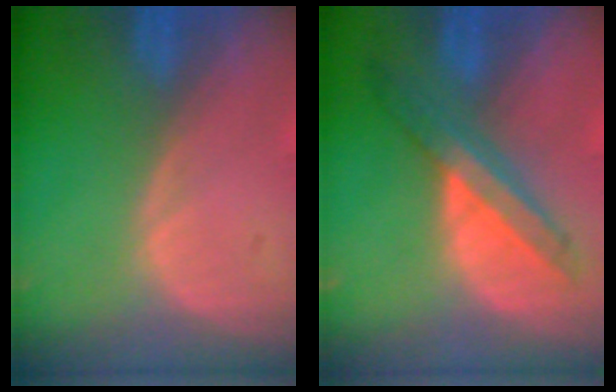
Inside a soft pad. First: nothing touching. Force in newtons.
{"total": 7.2, "press": 6.3, "slide": 3.3}